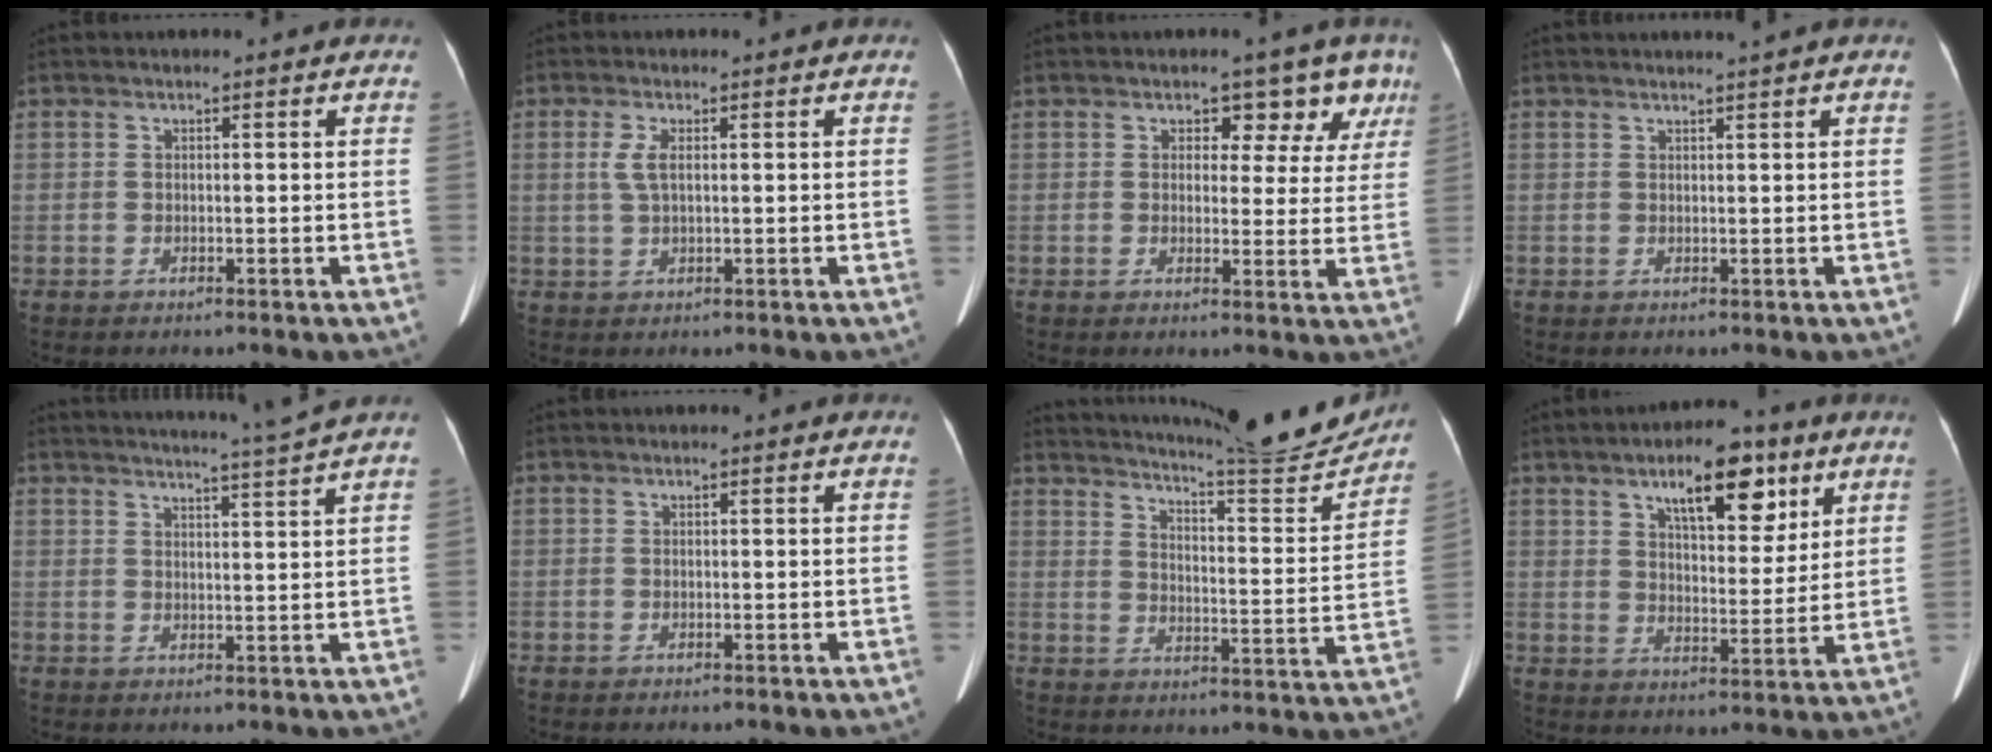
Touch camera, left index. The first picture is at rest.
{"total": 2.5, "force": [0.5, 0.6, 2.3], "torque": [-0.056, 0.002, 0.013]}
{"total": 6.4, "force": [4.4, 4.2, 1.9], "torque": [-0.005, 0.002, 0.035]}
{"total": 1.6, "force": [1.4, -0.6, 0.7], "torque": [-0.010, 0.001, 0.027]}
{"total": 7.4, "force": [6.6, -2.4, 2.3], "torque": [-0.036, -0.020, 0.090]}
{"total": 0.0}
{"total": 18.6, "force": [17.7, 0.0, 5.7], "torque": [-0.094, -0.063, 0.230]}
{"total": 10.9, "force": [6.2, 4.0, 8.0], "torque": [-0.124, 0.013, 0.098]}